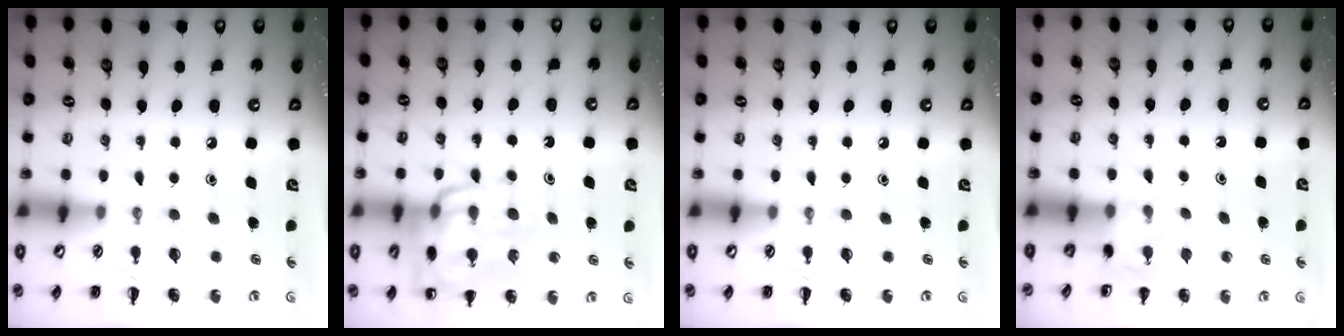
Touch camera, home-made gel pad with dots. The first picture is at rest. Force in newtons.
{"total": 15.2, "press": 15.0, "slide": 2.0}
{"total": 0.0}
{"total": 4.7, "press": 4.5, "slide": 1.4}